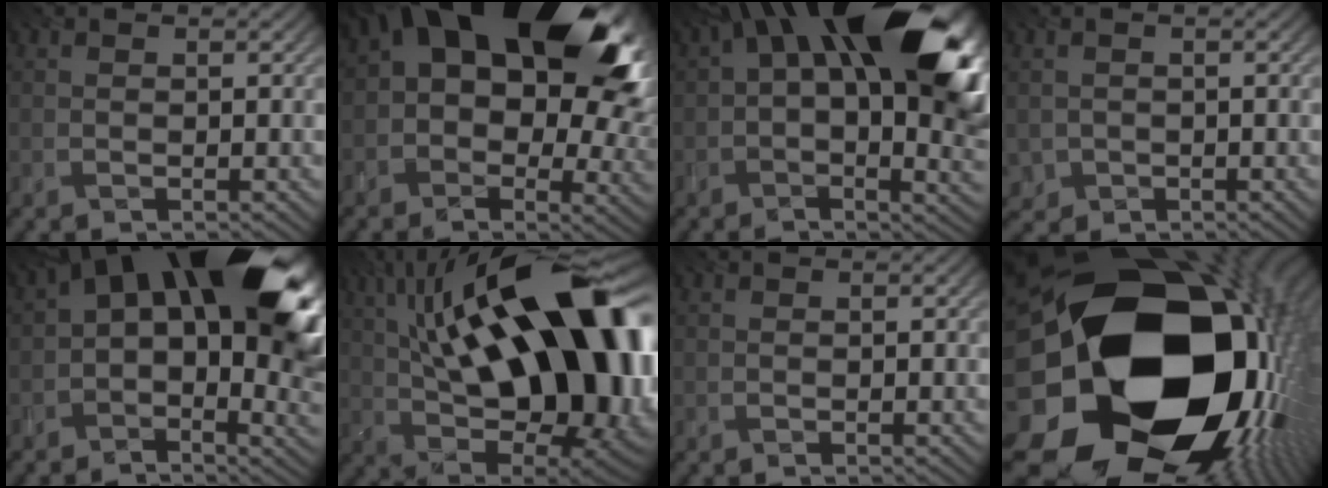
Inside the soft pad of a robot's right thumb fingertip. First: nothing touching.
{"total": 21.1, "force": [5.6, 13.1, 15.6], "torque": [-0.231, 0.012, 0.119]}
{"total": 21.0, "force": [6.4, 9.9, 17.3], "torque": [-0.261, 0.024, 0.114]}
{"total": 1.5, "force": [-0.2, 1.5, 0.0], "torque": [-0.014, -0.004, -0.008]}
{"total": 19.0, "force": [4.8, 10.1, 15.4], "torque": [-0.207, 0.018, 0.091]}
{"total": 22.2, "force": [4.5, 9.7, 19.5], "torque": [-0.325, 0.046, 0.072]}
{"total": 0.0}
{"total": 25.0, "force": [-1.7, 19.8, 15.3], "torque": [-0.262, -0.094, -0.041]}